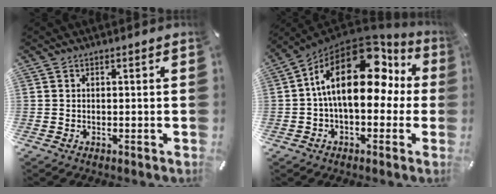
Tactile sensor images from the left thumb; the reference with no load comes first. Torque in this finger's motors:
{"motor_torque": [1.01, 1.68, 1.64, -1.13, 0.94]}